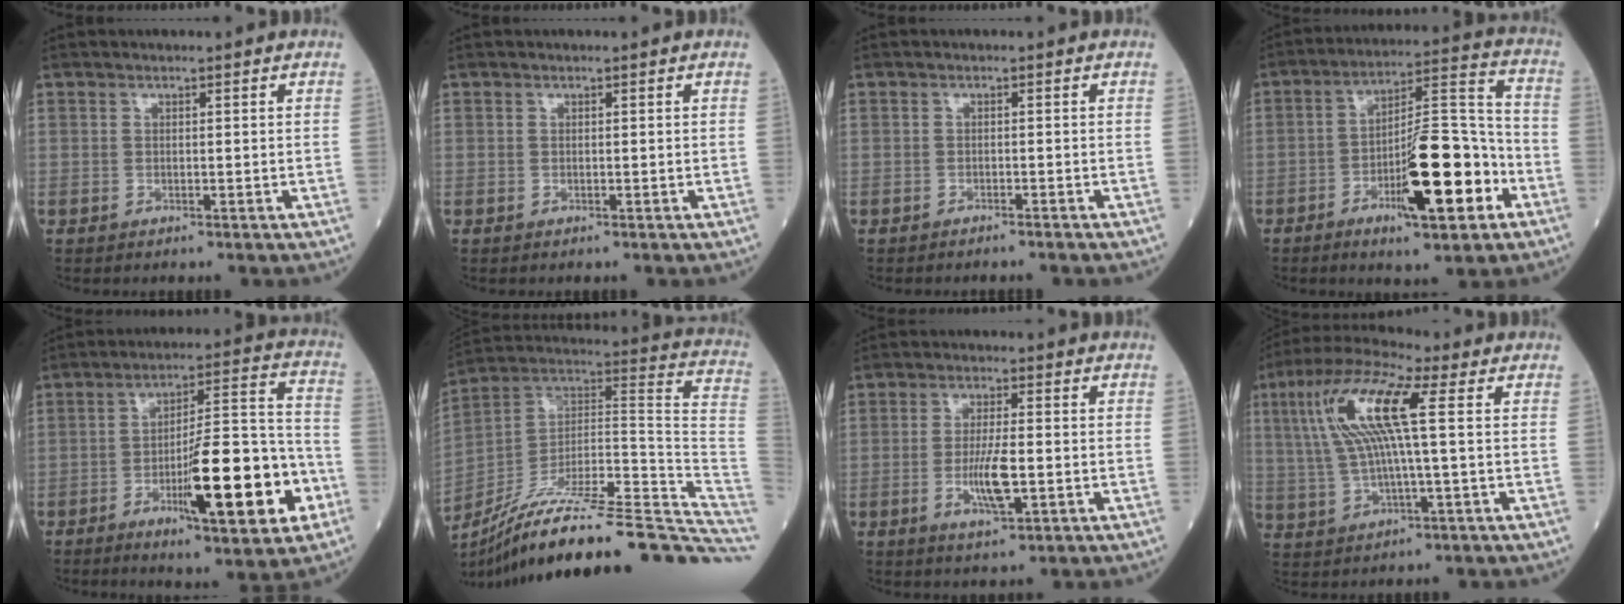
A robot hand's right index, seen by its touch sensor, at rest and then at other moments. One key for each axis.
{"total": 0.0}
{"total": 2.2, "fx": -2.0, "fy": -0.1, "fz": 0.9, "tx": -0.015, "ty": 0.001, "tz": -0.022}
{"total": 15.1, "fx": -5.8, "fy": 2.9, "fz": 13.7, "tx": -0.225, "ty": 0.007, "tz": -0.086}
{"total": 18.1, "fx": -6.6, "fy": 3.0, "fz": 16.6, "tx": -0.257, "ty": 0.005, "tz": -0.091}
{"total": 30.7, "fx": -24.5, "fy": 3.0, "fz": 18.2, "tx": -0.178, "ty": 0.014, "tz": -0.361}
{"total": 5.8, "fx": -1.4, "fy": 0.9, "fz": 5.6, "tx": -0.110, "ty": -0.007, "tz": -0.021}
{"total": 12.1, "fx": 2.7, "fy": 1.2, "fz": 11.8, "tx": -0.250, "ty": 0.026, "tz": 0.050}